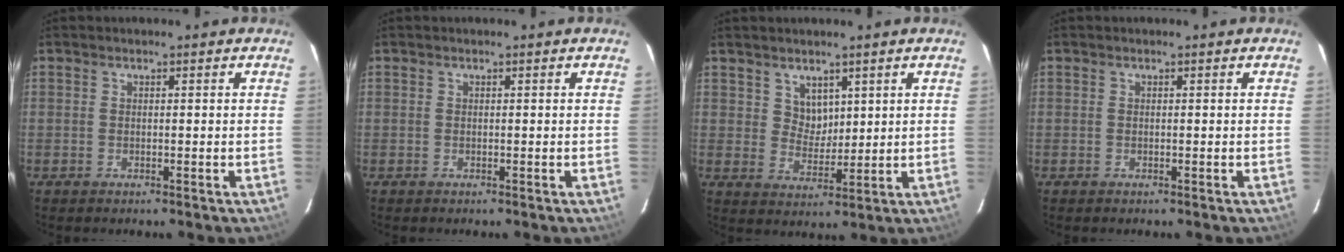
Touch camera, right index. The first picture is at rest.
{"total": 0.0}
{"total": 4.5, "force": [2.8, 3.3, 1.3], "torque": [-0.014, 0.003, 0.056]}
{"total": 0.0}